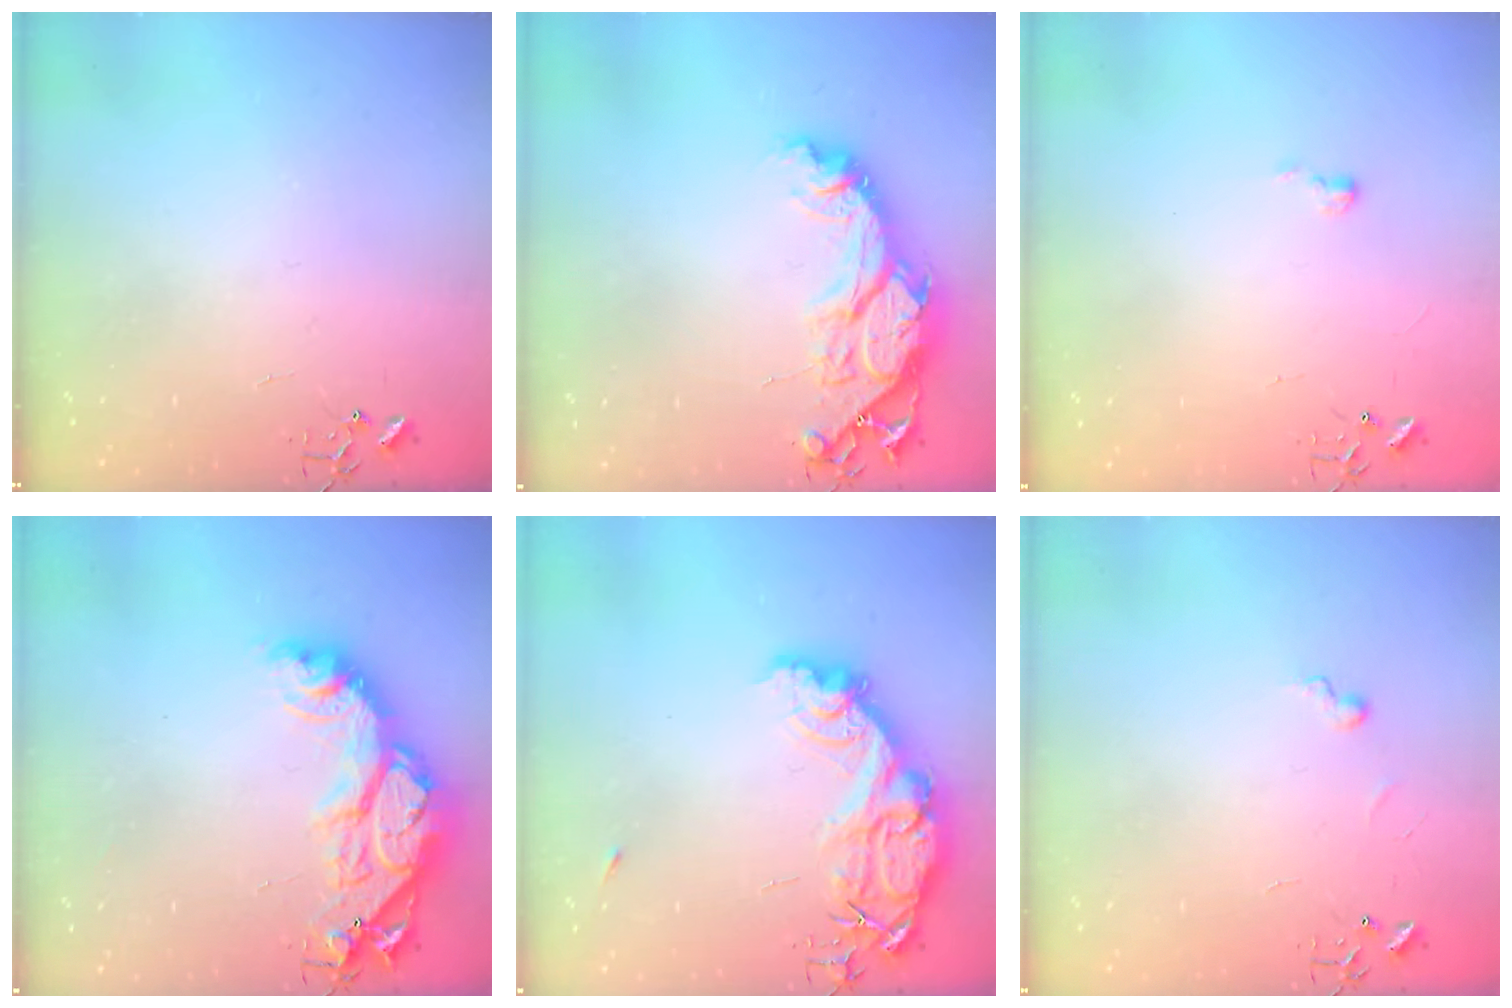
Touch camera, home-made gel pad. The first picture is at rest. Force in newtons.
{"total": 17.1, "press": 17.1, "slide": 0.7}
{"total": 4.5, "press": 4.5, "slide": 0.4}
{"total": 19.9, "press": 19.8, "slide": 1.9}
{"total": 15.2, "press": 15.1, "slide": 1.5}
{"total": 5.2, "press": 5.2, "slide": 0.5}